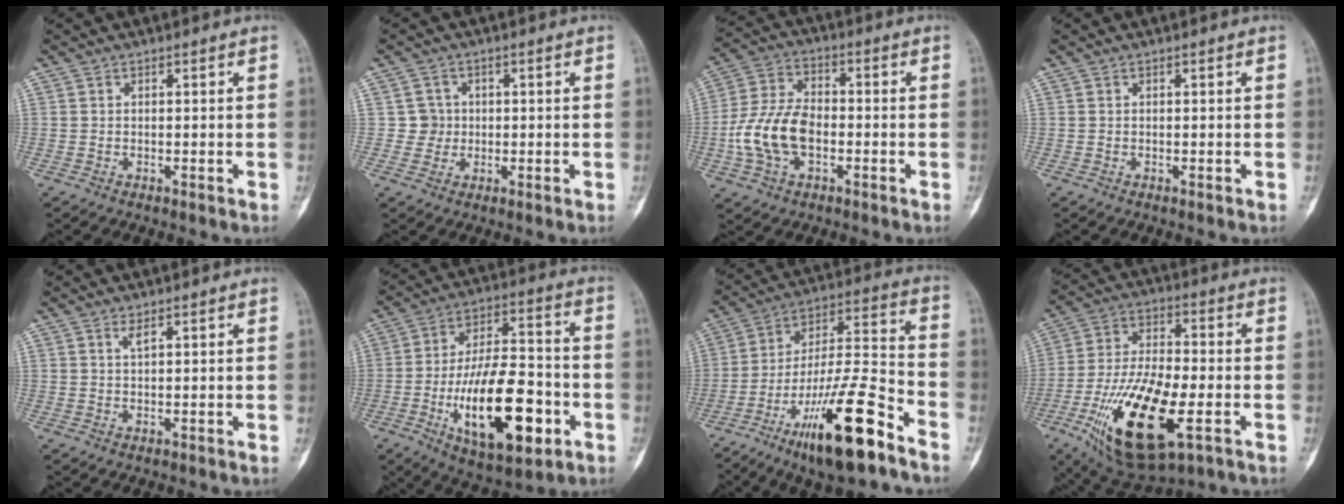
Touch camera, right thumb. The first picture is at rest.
{"total": 3.1, "force": [0.2, 3.1, -0.1], "torque": [0.025, 0.007, -0.002]}
{"total": 12.6, "force": [-2.7, 7.8, 9.5], "torque": [-0.191, 0.027, -0.054]}
{"total": 0.0}
{"total": 1.5, "force": [0.8, 0.4, 1.2], "torque": [-0.022, -0.004, 0.017]}
{"total": 22.4, "force": [-7.0, 9.7, 18.9], "torque": [-0.296, 0.028, -0.103]}
{"total": 21.4, "force": [-12.5, 4.5, 16.8], "torque": [-0.316, 0.068, -0.214]}
{"total": 21.7, "force": [-7.4, 8.7, 18.4], "torque": [-0.355, 0.009, -0.118]}